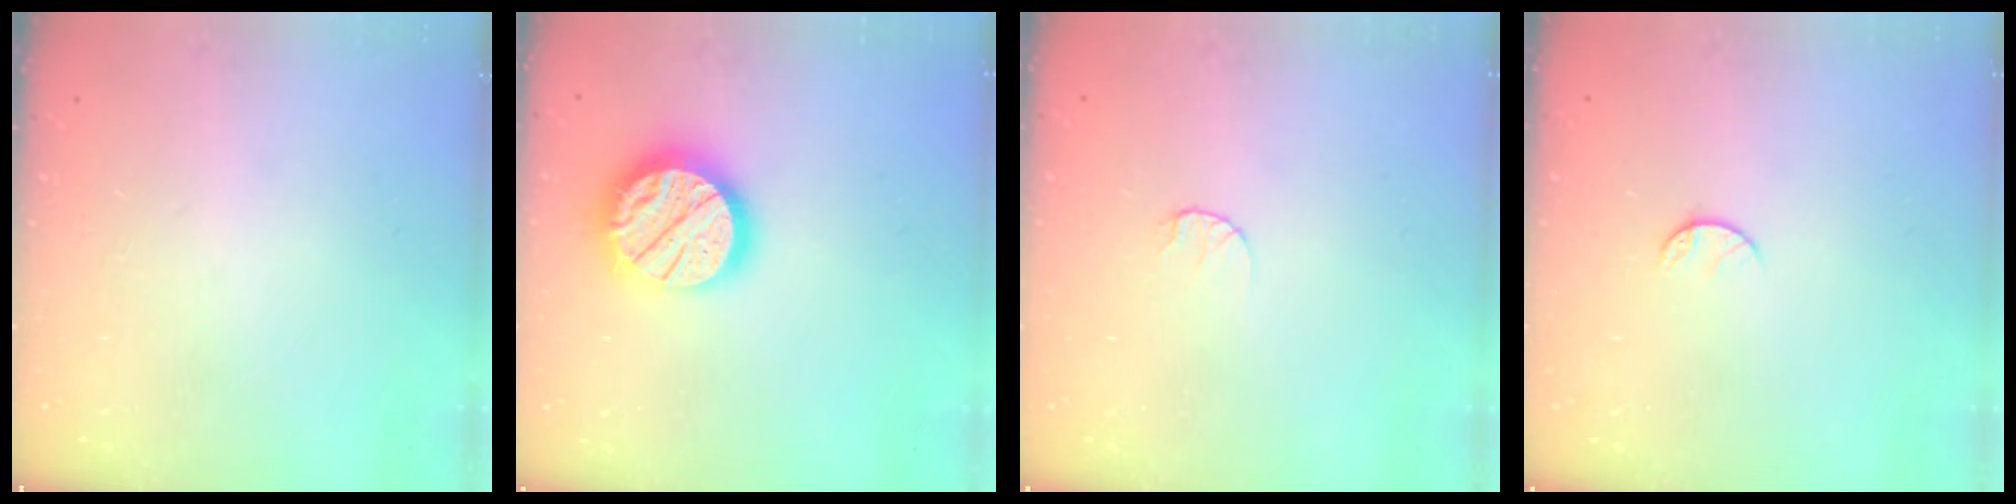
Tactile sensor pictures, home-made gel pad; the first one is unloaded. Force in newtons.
{"total": 18.3, "press": 18.3, "slide": 1.3}
{"total": 5.0, "press": 5.0, "slide": 0.5}
{"total": 6.0, "press": 5.9, "slide": 0.6}